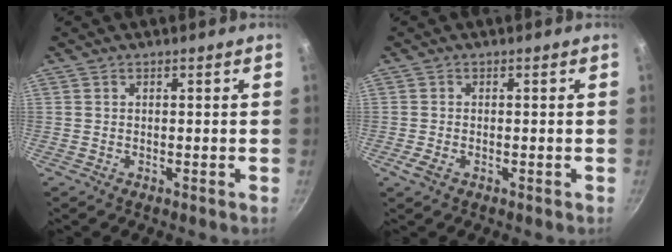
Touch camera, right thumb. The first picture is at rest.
{"total": 1.9, "force": [-0.9, 1.0, 1.4], "torque": [-0.033, 0.000, -0.018]}